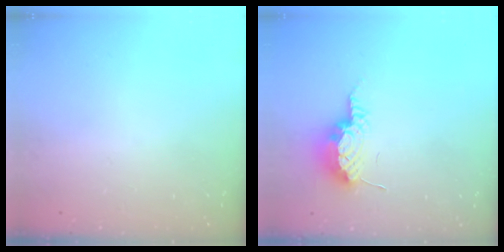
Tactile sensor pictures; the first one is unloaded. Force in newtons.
{"total": 14.2, "press": 10.6, "slide": 9.4}